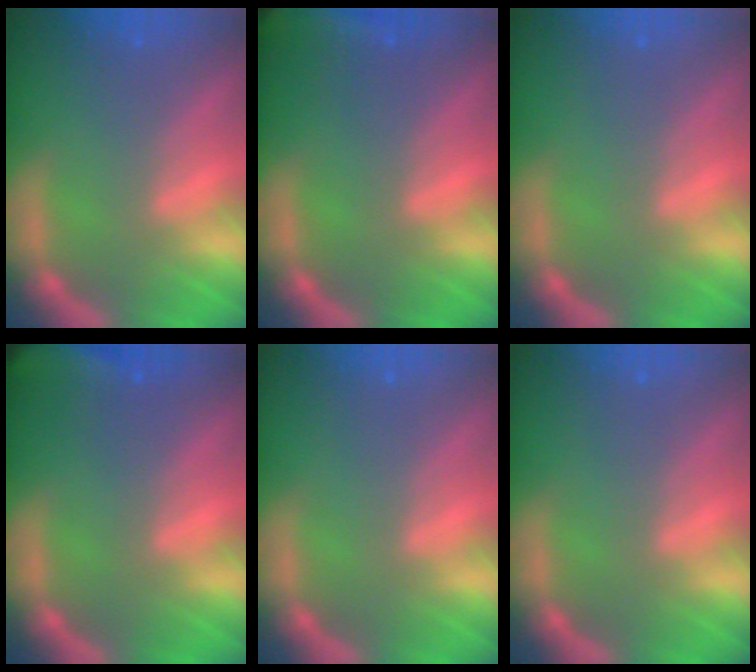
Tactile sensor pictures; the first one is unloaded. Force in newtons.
{"total": 9.5}
{"total": 0.0}
{"total": 7.0}
{"total": 0.0}
{"total": 0.0}